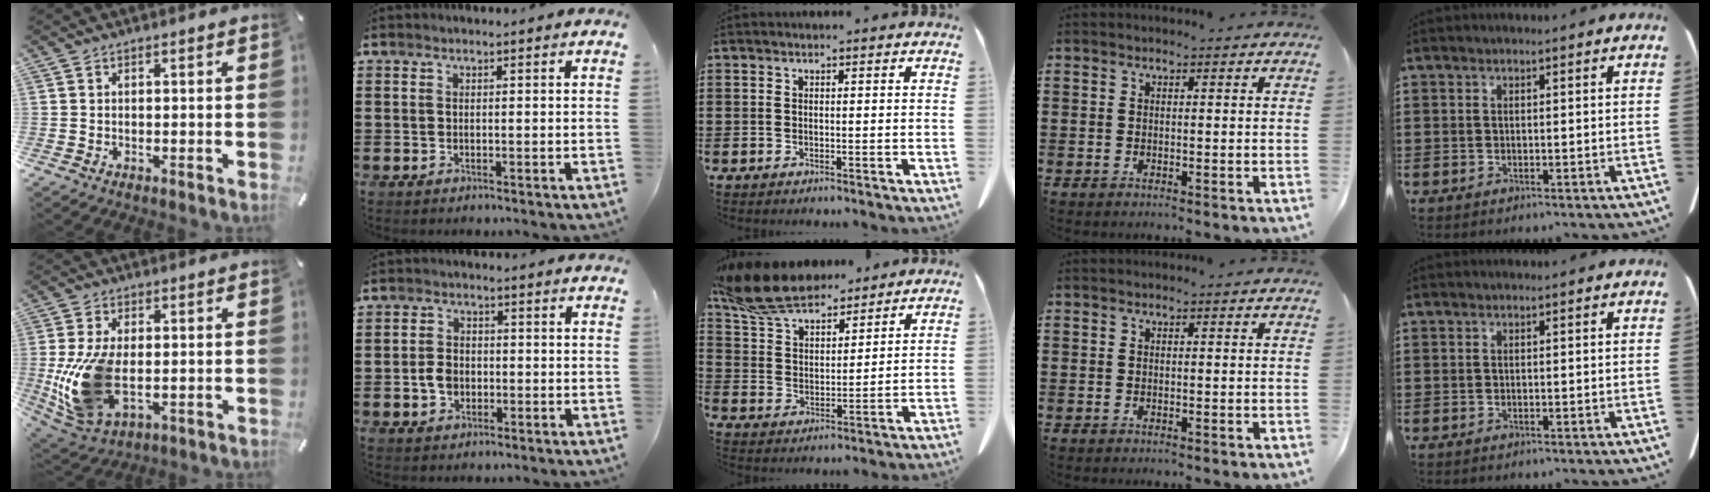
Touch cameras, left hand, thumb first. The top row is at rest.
{"thumb": {"total": 15.4, "force": [-1.2, 9.0, 12.4], "torque": [-0.270, -0.022, -0.018]}, "index": {"total": 3.5, "force": [-0.8, 2.6, 2.1], "torque": [-0.051, 0.001, -0.018]}, "middle": {"total": 10.8, "force": [9.5, 2.9, 4.3], "torque": [-0.121, -0.033, 0.180]}}